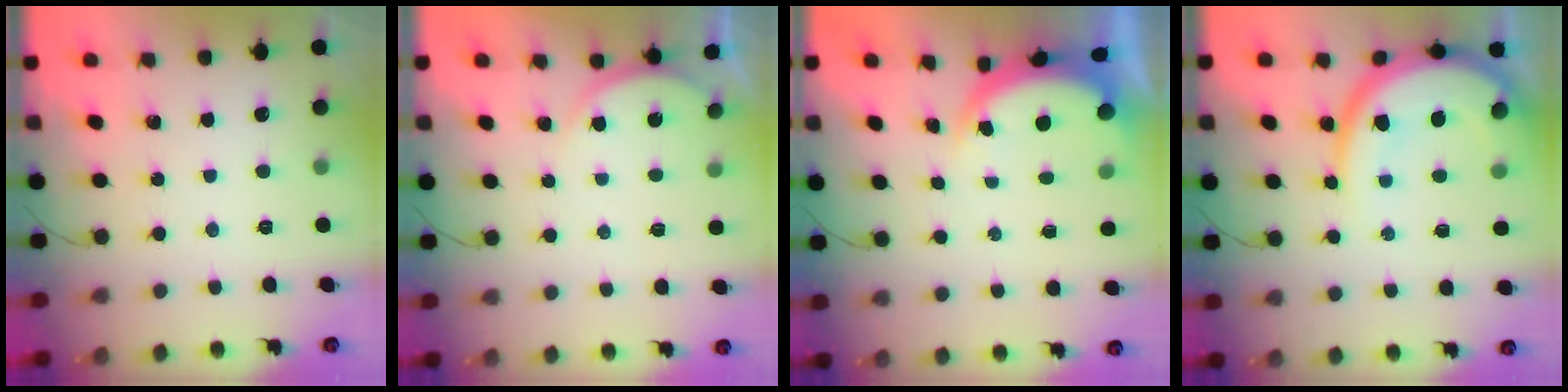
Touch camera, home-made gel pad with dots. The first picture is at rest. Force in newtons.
{"total": 3.1, "press": 3.0, "slide": 0.5}
{"total": 4.6, "press": 4.6, "slide": 0.7}
{"total": 15.6, "press": 15.5, "slide": 1.7}